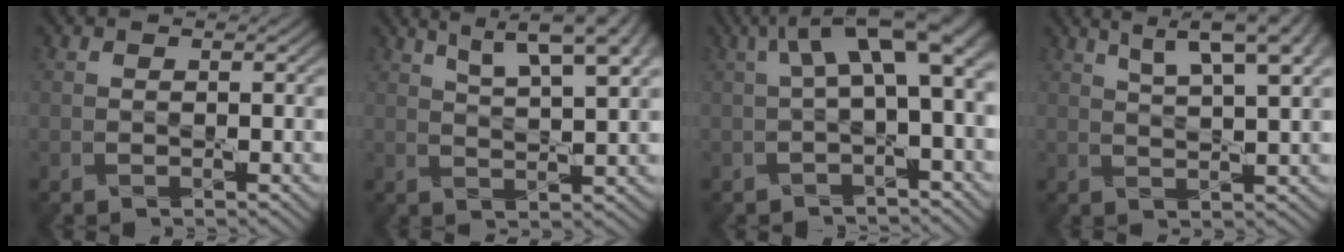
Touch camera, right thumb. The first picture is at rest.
{"total": 10.8, "force": [6.6, 3.0, 8.0], "torque": [-0.127, 0.018, 0.089]}
{"total": 7.8, "force": [1.5, 2.7, 7.2], "torque": [-0.122, 0.015, 0.023]}
{"total": 9.8, "force": [5.8, 2.6, 7.6], "torque": [-0.118, 0.021, 0.081]}